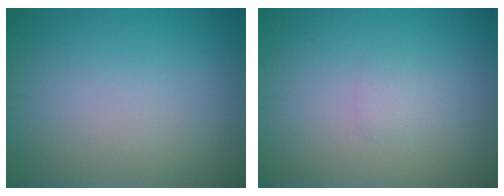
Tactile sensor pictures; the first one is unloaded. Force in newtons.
{"total": 0.9, "press": 0.9, "slide": 0.1}